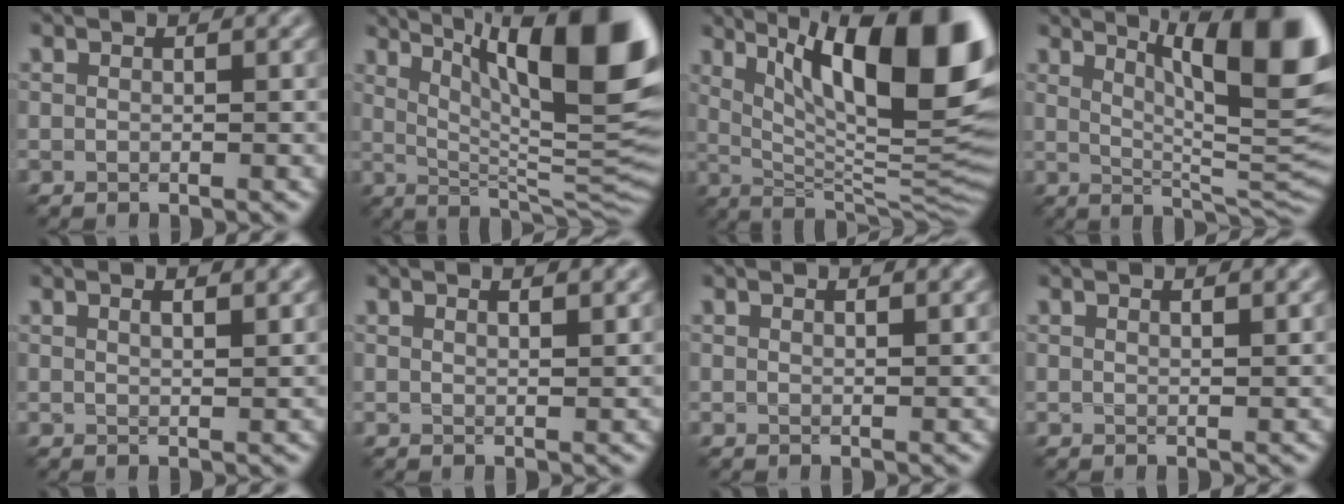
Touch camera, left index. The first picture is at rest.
{"total": 15.1, "force": [6.4, 4.3, 13.0], "torque": [-0.174, 0.005, 0.111]}
{"total": 16.2, "force": [5.9, 5.3, 14.1], "torque": [-0.185, 0.004, 0.100]}
{"total": 12.4, "force": [5.3, 3.4, 10.7], "torque": [-0.112, 0.011, 0.077]}
{"total": 2.8, "force": [1.8, 1.0, 1.9], "torque": [-0.012, 0.009, 0.012]}
{"total": 2.4, "force": [1.7, 0.7, 1.4], "torque": [-0.011, 0.009, 0.010]}
{"total": 1.4, "force": [1.1, 0.3, 0.7], "torque": [-0.009, 0.001, 0.014]}
{"total": 1.7, "force": [1.3, 0.5, 0.9], "torque": [-0.009, 0.002, 0.014]}